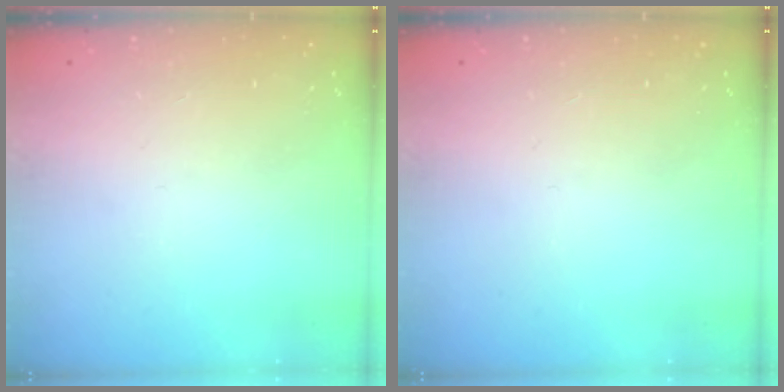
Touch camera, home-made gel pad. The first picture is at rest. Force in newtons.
{"total": 0.0}